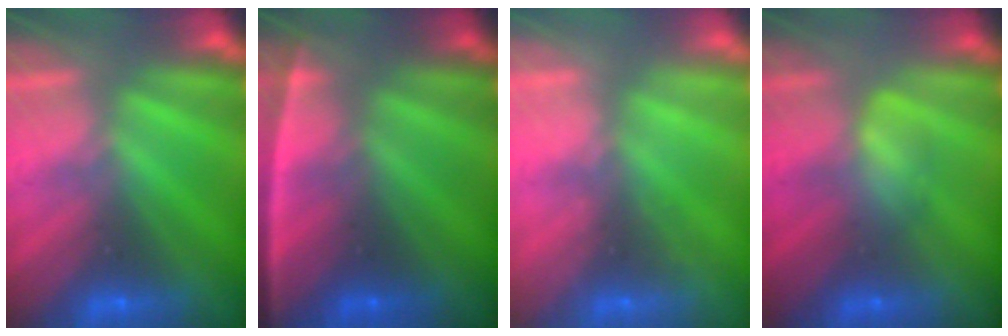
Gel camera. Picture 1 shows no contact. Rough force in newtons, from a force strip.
{"total": 2.6}
{"total": 2.1}
{"total": 2.8}